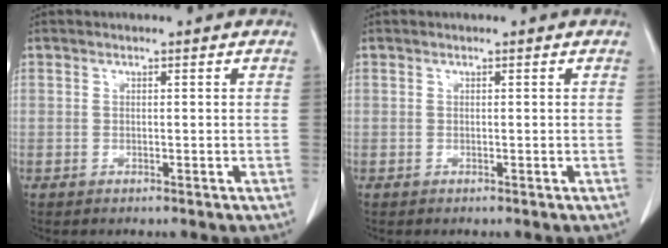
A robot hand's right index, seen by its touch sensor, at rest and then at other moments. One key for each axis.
{"total": 0.0}